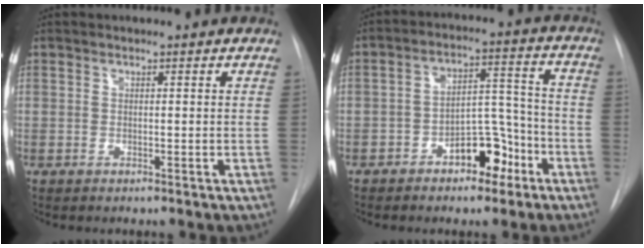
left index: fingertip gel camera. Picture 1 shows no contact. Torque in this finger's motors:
{"motor_torque": [0.51, 0.53, 0.12, 0.07]}